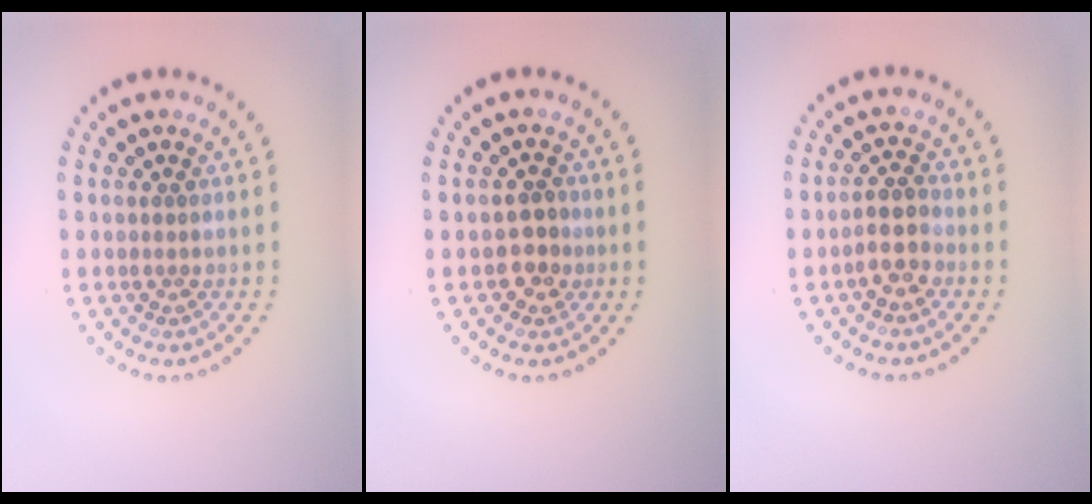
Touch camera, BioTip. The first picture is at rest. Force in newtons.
{"total": 2.1, "press": 2.0, "slide": 0.5}
{"total": 2.3, "press": 2.0, "slide": 1.0}